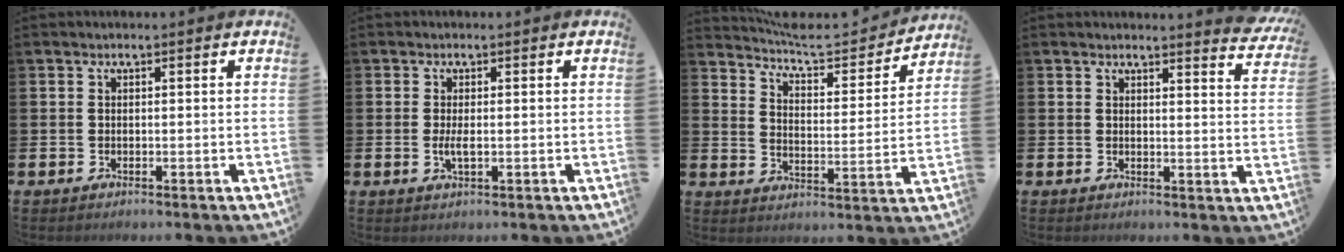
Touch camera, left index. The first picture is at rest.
{"total": 2.0, "force": [-0.2, 0.6, 1.8], "torque": [-0.034, 0.000, -0.004]}
{"total": 6.5, "force": [6.1, 1.4, 1.7], "torque": [-0.053, -0.051, 0.100]}
{"total": 3.1, "force": [3.1, -0.2, 0.1], "torque": [0.016, -0.030, 0.051]}